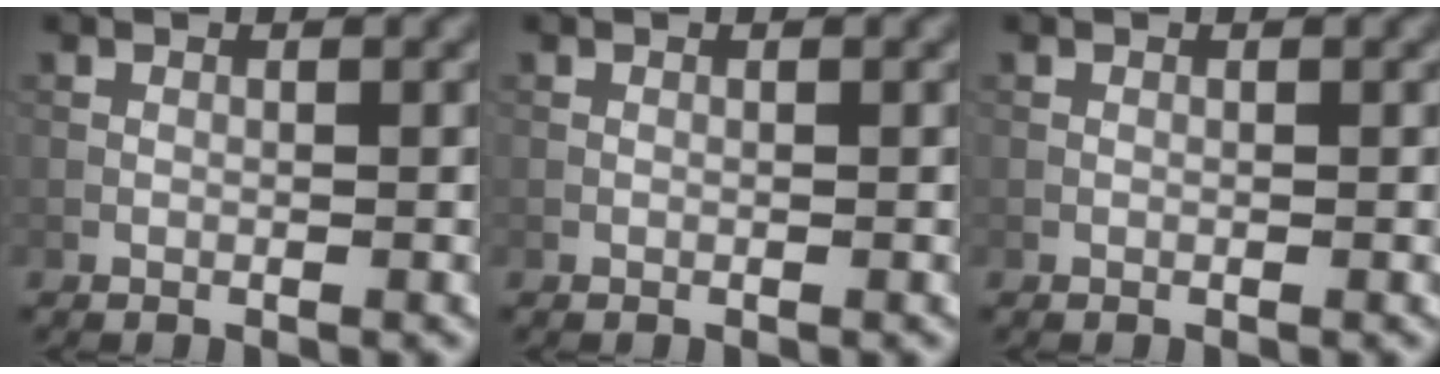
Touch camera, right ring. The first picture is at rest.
{"total": 0.0}
{"total": 0.0}